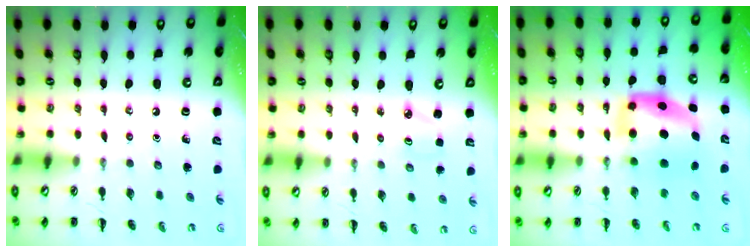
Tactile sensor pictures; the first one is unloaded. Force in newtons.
{"total": 2.5, "press": 2.4, "slide": 0.6}
{"total": 6.1, "press": 5.9, "slide": 1.3}